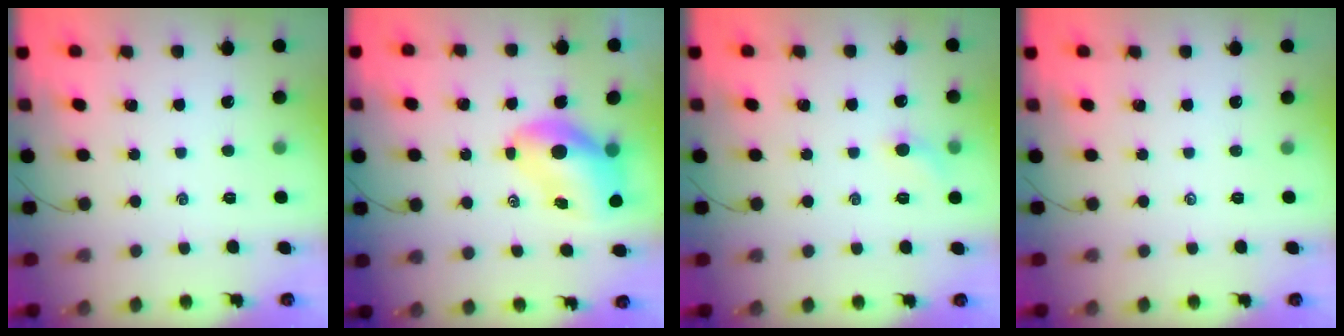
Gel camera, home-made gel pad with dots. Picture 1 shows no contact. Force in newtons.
{"total": 8.7, "press": 8.3, "slide": 2.5}
{"total": 4.3, "press": 4.0, "slide": 1.4}
{"total": 0.0}